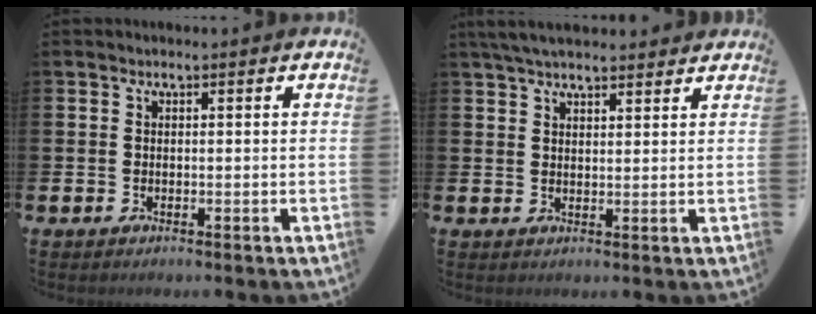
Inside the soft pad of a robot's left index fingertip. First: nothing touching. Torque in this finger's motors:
{"motor_torque": [1.05, -1.09, 0.62, 0.21]}